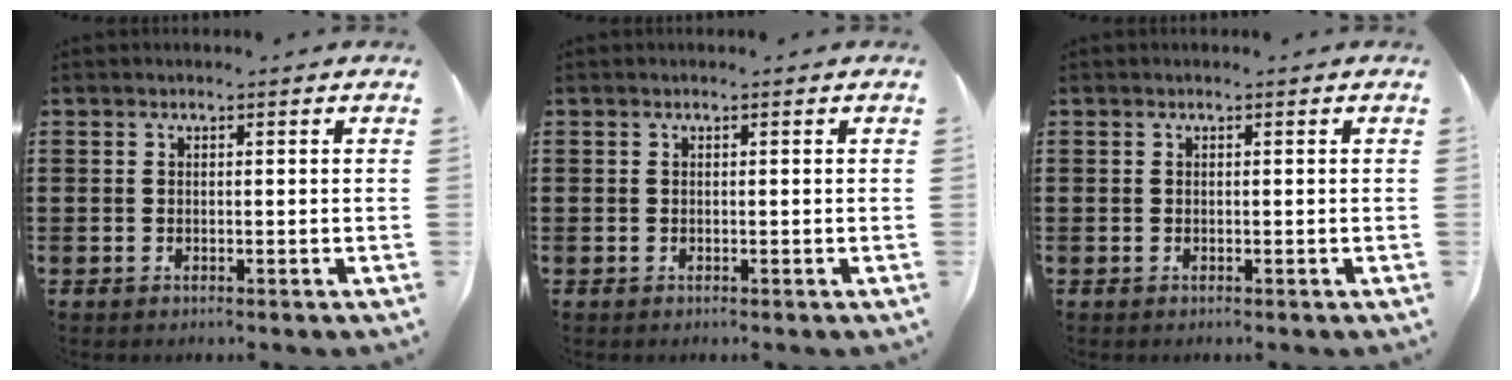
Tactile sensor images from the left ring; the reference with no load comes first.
{"total": 0.0}
{"total": 0.0}